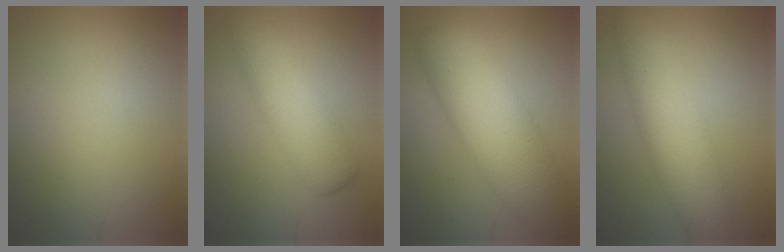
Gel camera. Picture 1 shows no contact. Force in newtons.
{"total": 5.0, "press": 5.0, "slide": 0.2}
{"total": 9.8, "press": 9.8, "slide": 0.4}
{"total": 6.5, "press": 6.5, "slide": 0.0}